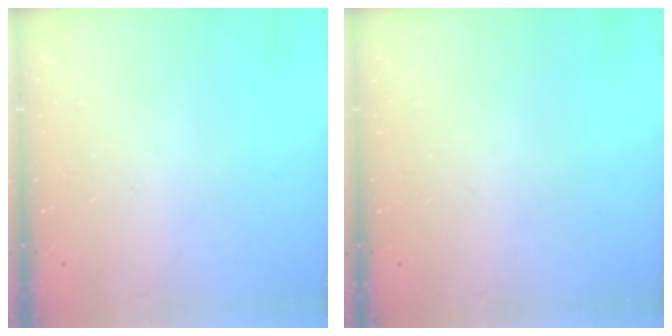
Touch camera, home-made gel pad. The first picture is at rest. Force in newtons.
{"total": 0.0}